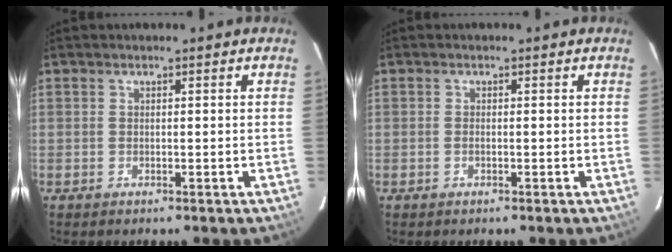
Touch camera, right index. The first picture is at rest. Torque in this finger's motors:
{"motor_torque": [-0.10, 0.05, -0.03, -0.01]}